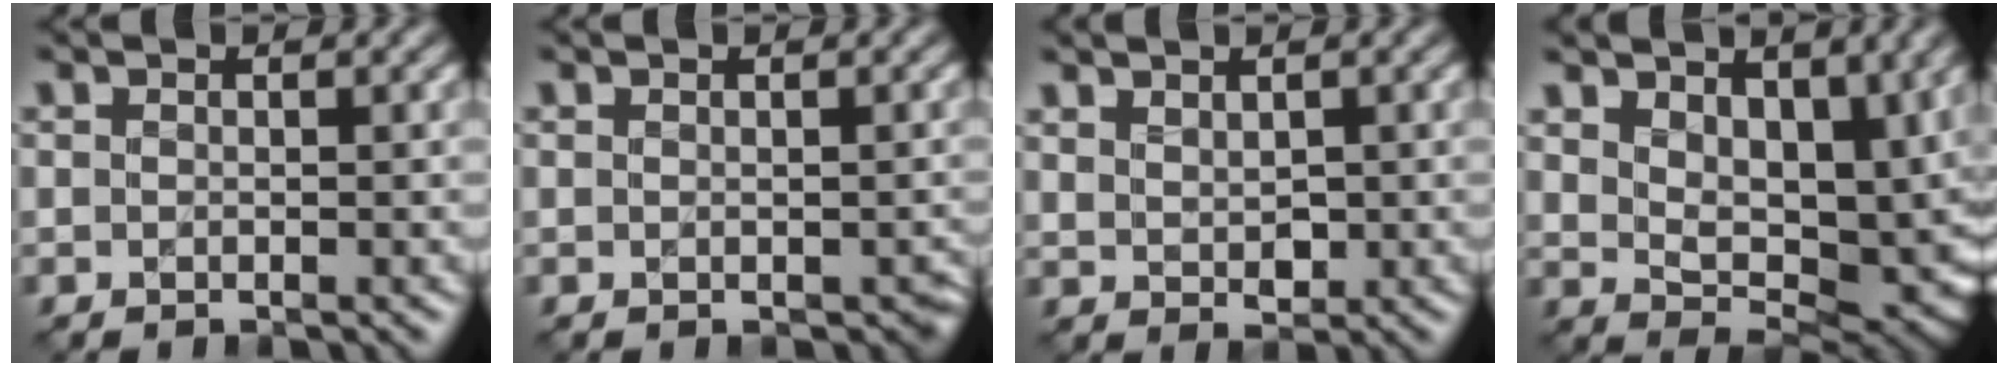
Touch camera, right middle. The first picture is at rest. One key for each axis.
{"total": 1.9, "fx": -0.7, "fy": 1.4, "fz": 1.0, "tx": -0.003, "ty": -0.010, "tz": -0.005}
{"total": 1.7, "fx": 0.8, "fy": 0.9, "fz": 1.1, "tx": -0.022, "ty": -0.004, "tz": 0.022}
{"total": 8.6, "fx": 3.1, "fy": 5.0, "fz": 6.3, "tx": -0.088, "ty": -0.010, "tz": 0.062}